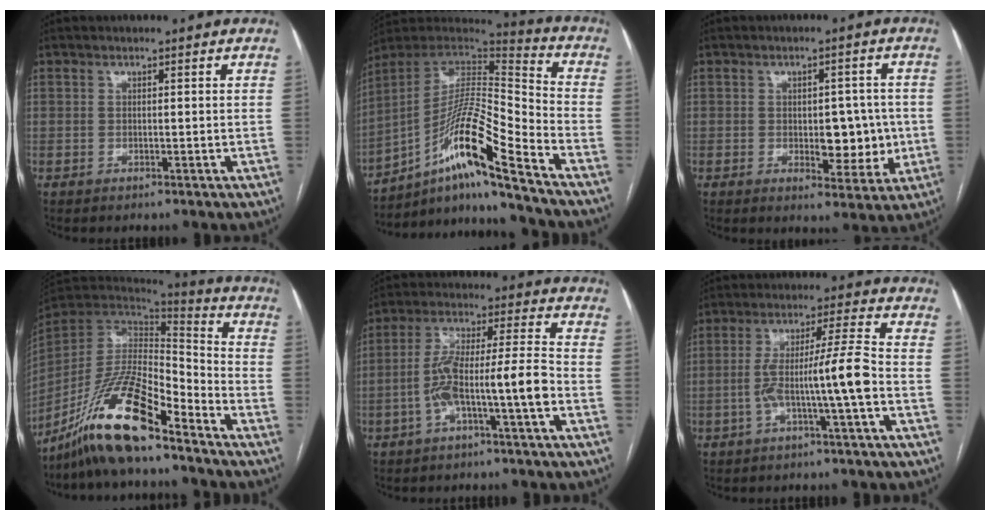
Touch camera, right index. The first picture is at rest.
{"total": 17.3, "force": [-10.3, 0.1, 13.8], "torque": [-0.263, 0.009, -0.181]}
{"total": 7.2, "force": [-0.5, 3.8, 6.1], "torque": [-0.066, 0.010, 0.004]}
{"total": 17.1, "force": [-12.1, 3.5, 11.6], "torque": [-0.229, -0.006, -0.222]}
{"total": 10.1, "force": [-3.7, 0.2, 9.4], "torque": [-0.179, 0.034, -0.063]}
{"total": 8.8, "force": [-2.4, -0.8, 8.4], "torque": [-0.153, 0.024, -0.037]}